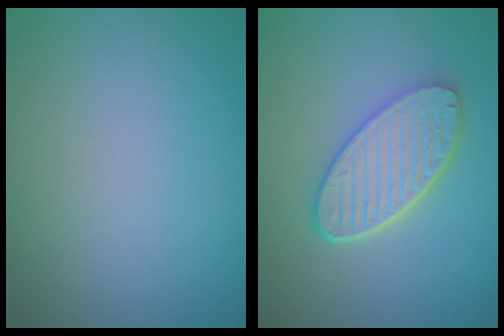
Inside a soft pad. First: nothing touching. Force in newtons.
{"total": 5.7, "press": 4.4, "slide": 3.6}